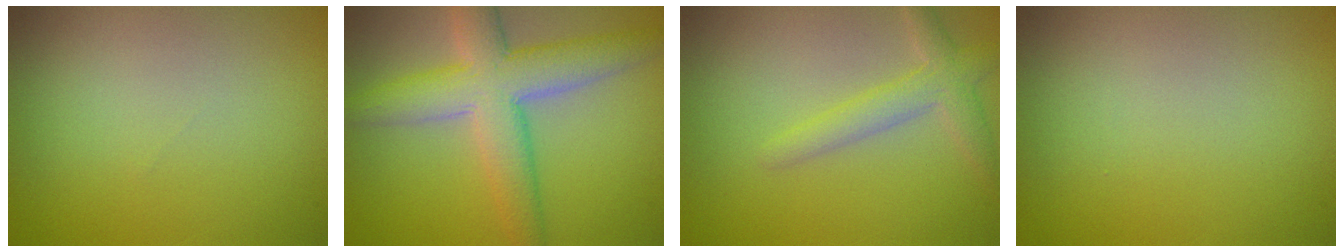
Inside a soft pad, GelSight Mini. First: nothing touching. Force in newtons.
{"total": 7.3, "press": 7.3, "slide": 0.4}
{"total": 2.7, "press": 2.7, "slide": 0.3}
{"total": 0.0}